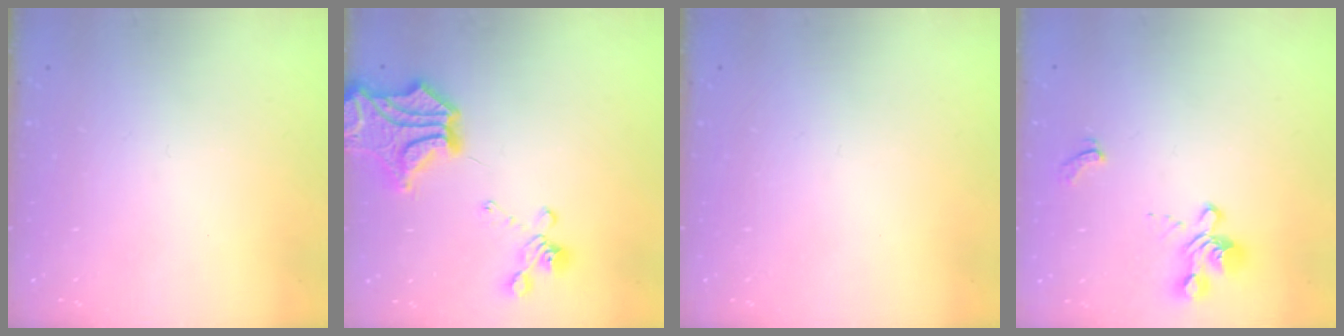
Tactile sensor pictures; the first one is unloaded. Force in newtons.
{"total": 8.8, "press": 8.3, "slide": 3.0}
{"total": 0.0}
{"total": 2.6, "press": 2.3, "slide": 1.3}